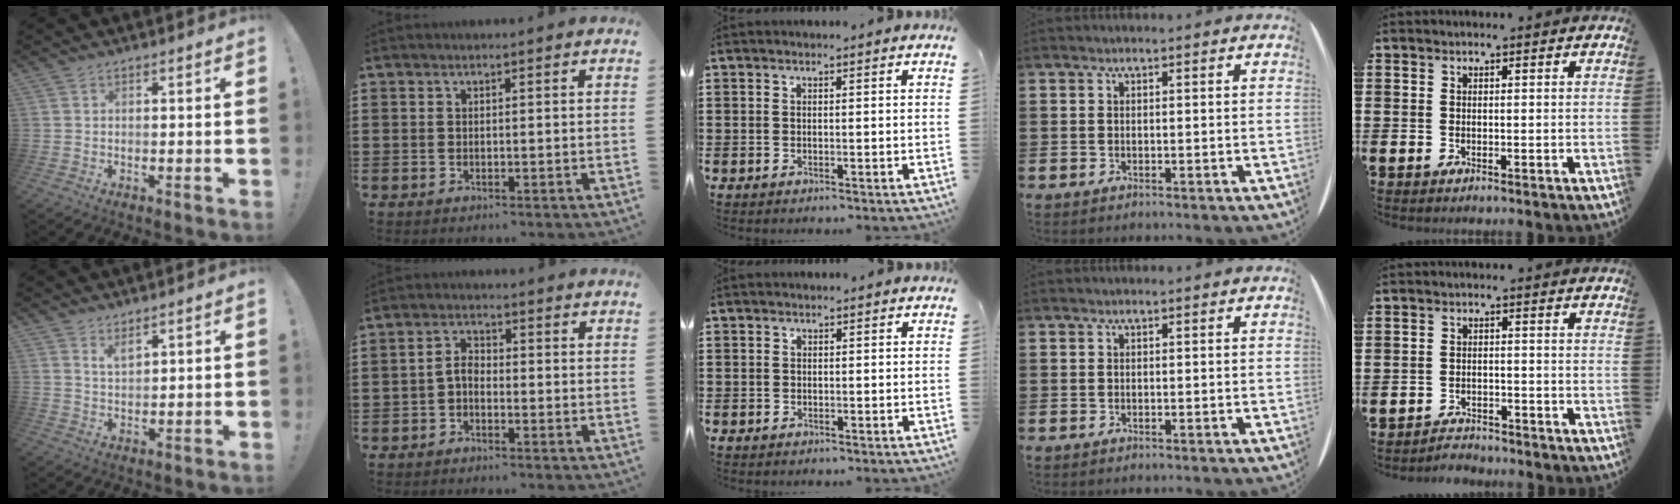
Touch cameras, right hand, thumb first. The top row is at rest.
{"thumb": {"total": 3.8, "force": [3.2, 1.4, 1.6], "torque": [-0.016, -0.024, 0.056]}, "index": {"total": 2.5, "force": [-1.3, 1.3, 1.7], "torque": [-0.042, 0.006, -0.029]}, "middle": {"total": 0.5, "force": [-0.3, 0.4, 0.1], "torque": [-0.001, 0.003, -0.007]}, "little": {"total": 2.2, "force": [-2.1, 0.2, -0.2], "torque": [-0.003, 0.003, -0.048]}}